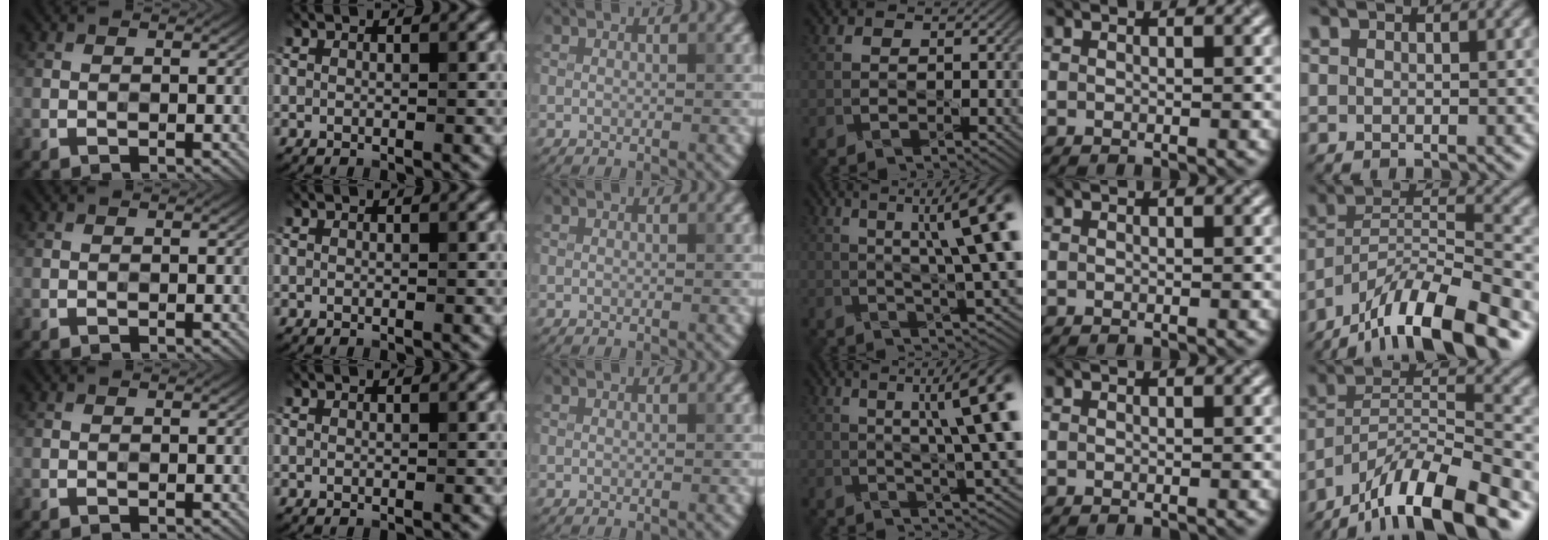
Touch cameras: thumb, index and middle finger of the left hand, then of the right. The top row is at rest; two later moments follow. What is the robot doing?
{"motion": "pour", "object": "cup"}